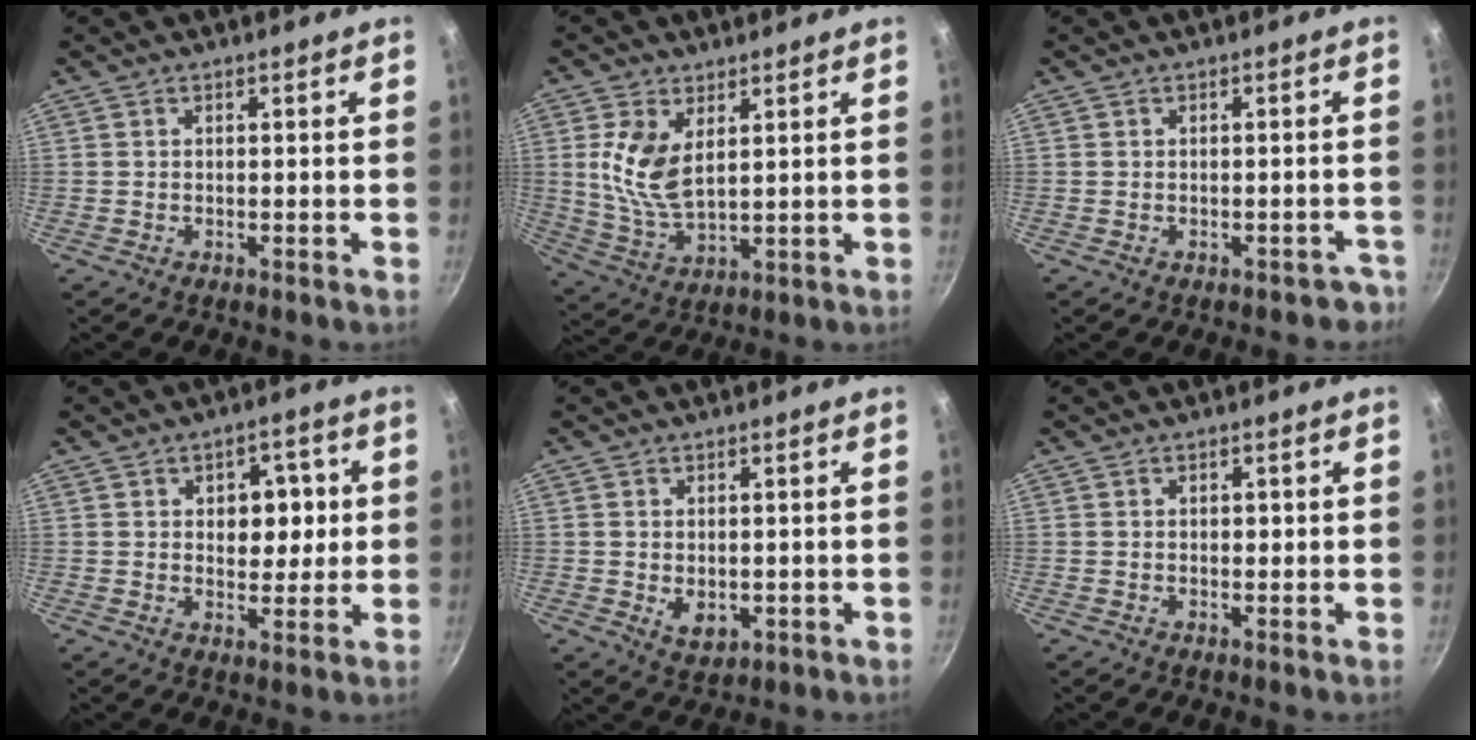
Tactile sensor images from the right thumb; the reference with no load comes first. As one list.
[{"total": 13.5, "force": [2.9, 9.1, 9.6], "torque": [-0.157, -0.024, 0.066]}, {"total": 3.0, "force": [-2.0, 2.0, 0.9], "torque": [0.025, 0.036, -0.003]}, {"total": 7.9, "force": [1.4, 5.4, 5.5], "torque": [-0.033, -0.003, 0.018]}, {"total": 4.3, "force": [-0.3, 3.1, 3.0], "torque": [-0.045, -0.011, 0.003]}, {"total": 1.1, "force": [0.3, 0.8, 0.7], "torque": [-0.004, 0.002, 0.004]}]